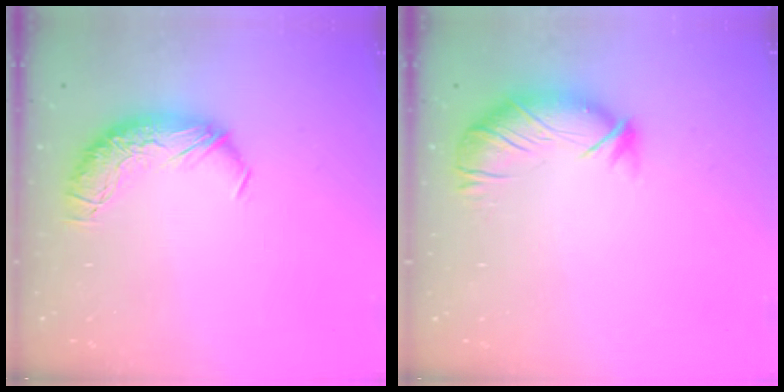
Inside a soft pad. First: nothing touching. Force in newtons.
{"total": 3.0, "press": 2.6, "slide": 1.5}